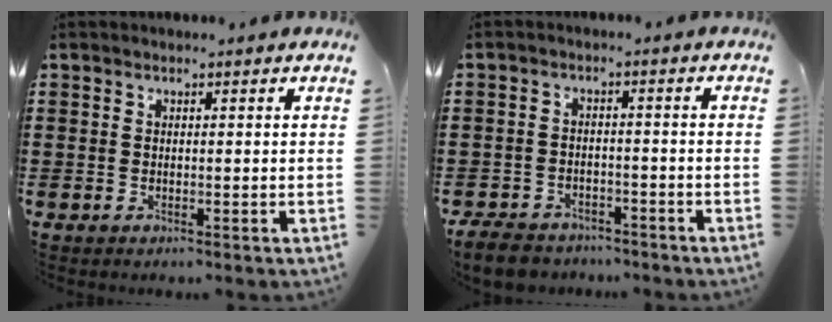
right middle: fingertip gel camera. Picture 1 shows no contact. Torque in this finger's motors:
{"motor_torque": [0.19, -0.10, 0.05, 0.07]}